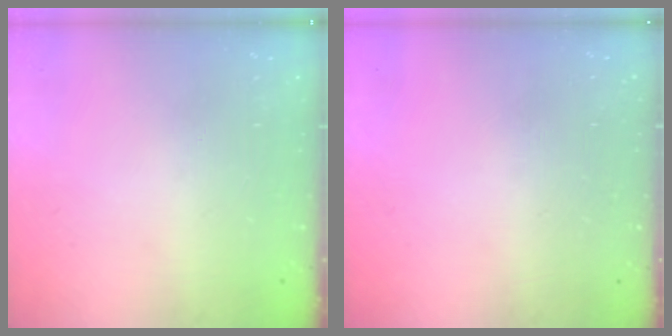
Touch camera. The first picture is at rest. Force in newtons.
{"total": 0.0}